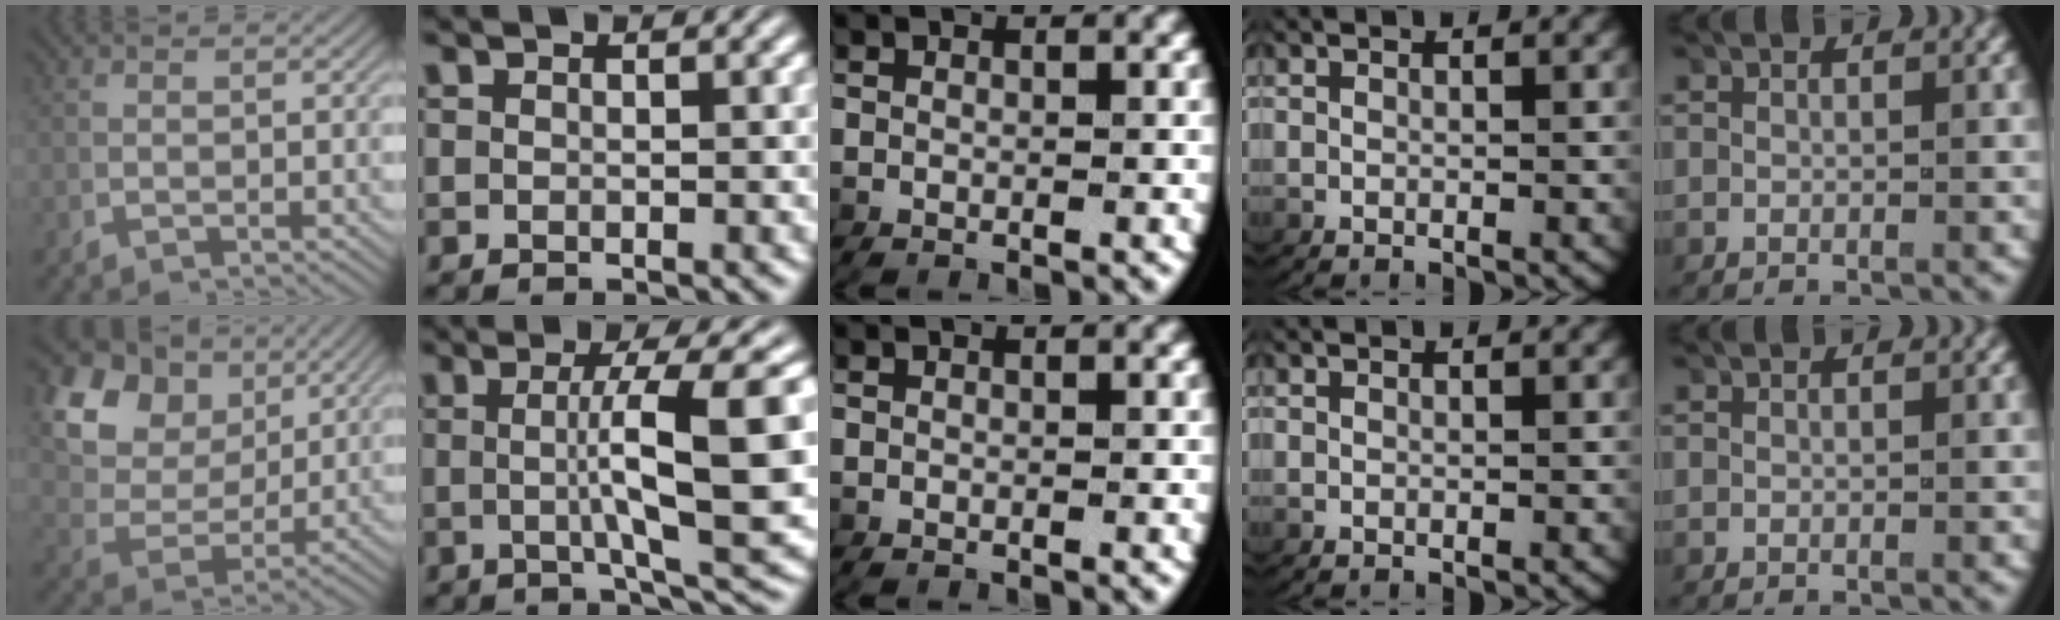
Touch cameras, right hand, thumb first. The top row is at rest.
{"thumb": {"total": 12.2, "force": [3.6, 8.9, 7.4], "torque": [-0.161, -0.008, 0.061]}, "index": {"total": 8.7, "force": [0.4, 0.4, 8.6], "torque": [-0.107, 0.005, 0.010]}}